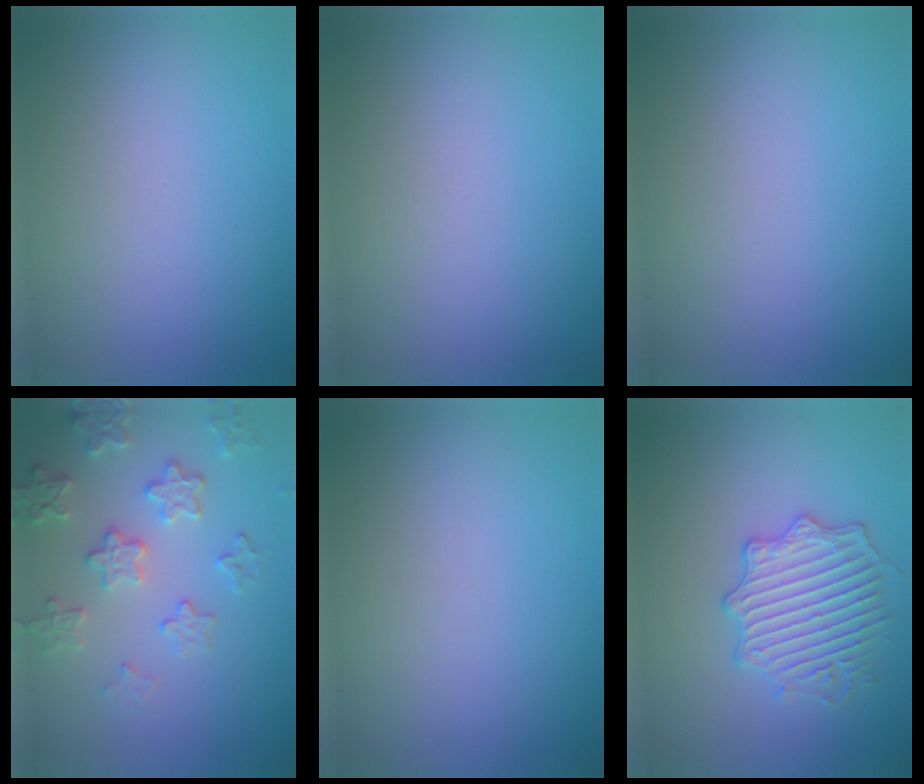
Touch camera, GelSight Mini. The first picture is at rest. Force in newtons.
{"total": 0.0}
{"total": 0.0}
{"total": 3.4, "press": 3.4, "slide": 0.2}
{"total": 0.0}
{"total": 4.0, "press": 4.0, "slide": 0.5}